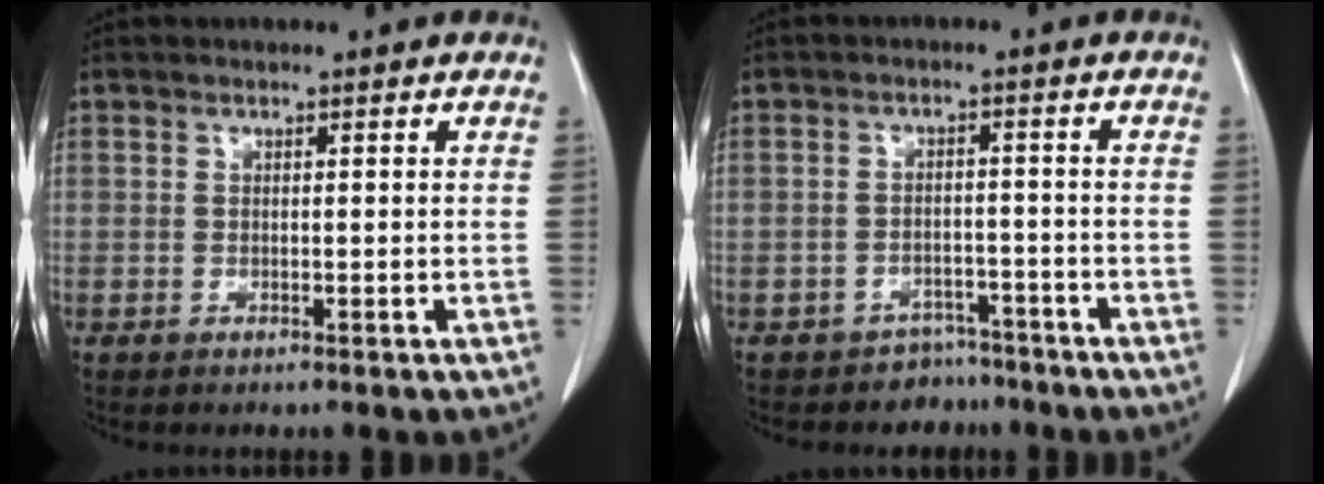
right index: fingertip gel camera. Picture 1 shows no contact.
{"total": 4.5, "force": [-3.7, 2.6, -0.3], "torque": [0.005, 0.015, -0.053]}